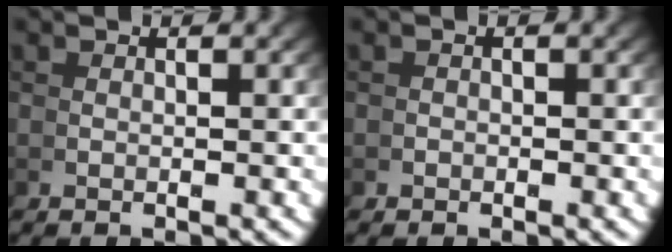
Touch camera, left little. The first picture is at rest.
{"total": 0.6, "force": [-0.3, -0.3, -0.5], "torque": [0.015, 0.000, -0.007]}